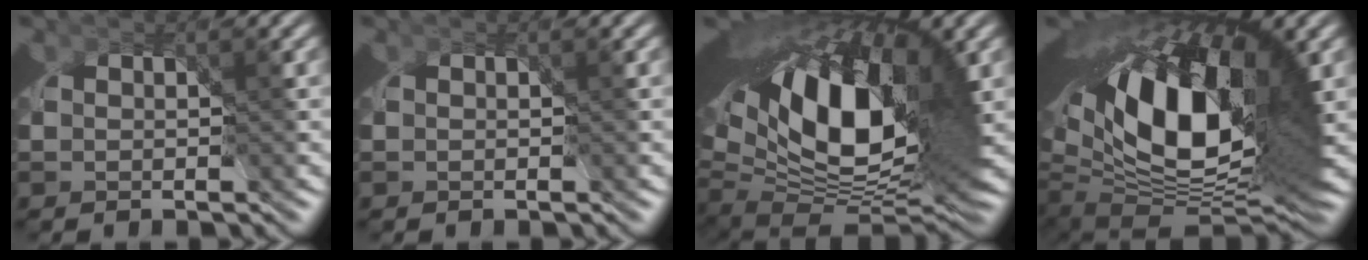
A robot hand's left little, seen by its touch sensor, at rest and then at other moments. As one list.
[{"total": 0.0}, {"total": 17.3, "force": [-0.4, 9.7, 14.3], "torque": [-0.239, -0.042, 0.017]}, {"total": 19.5, "force": [-1.2, 10.9, 16.1], "torque": [-0.248, -0.038, 0.002]}]